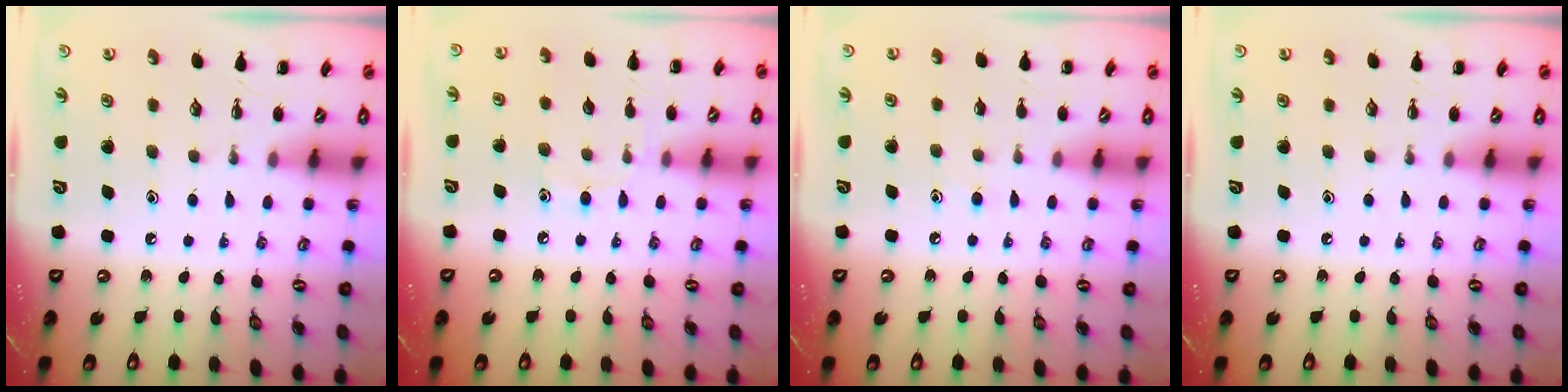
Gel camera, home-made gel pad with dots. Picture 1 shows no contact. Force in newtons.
{"total": 5.9, "press": 5.7, "slide": 1.6}
{"total": 5.7, "press": 5.4, "slide": 1.9}
{"total": 0.0}